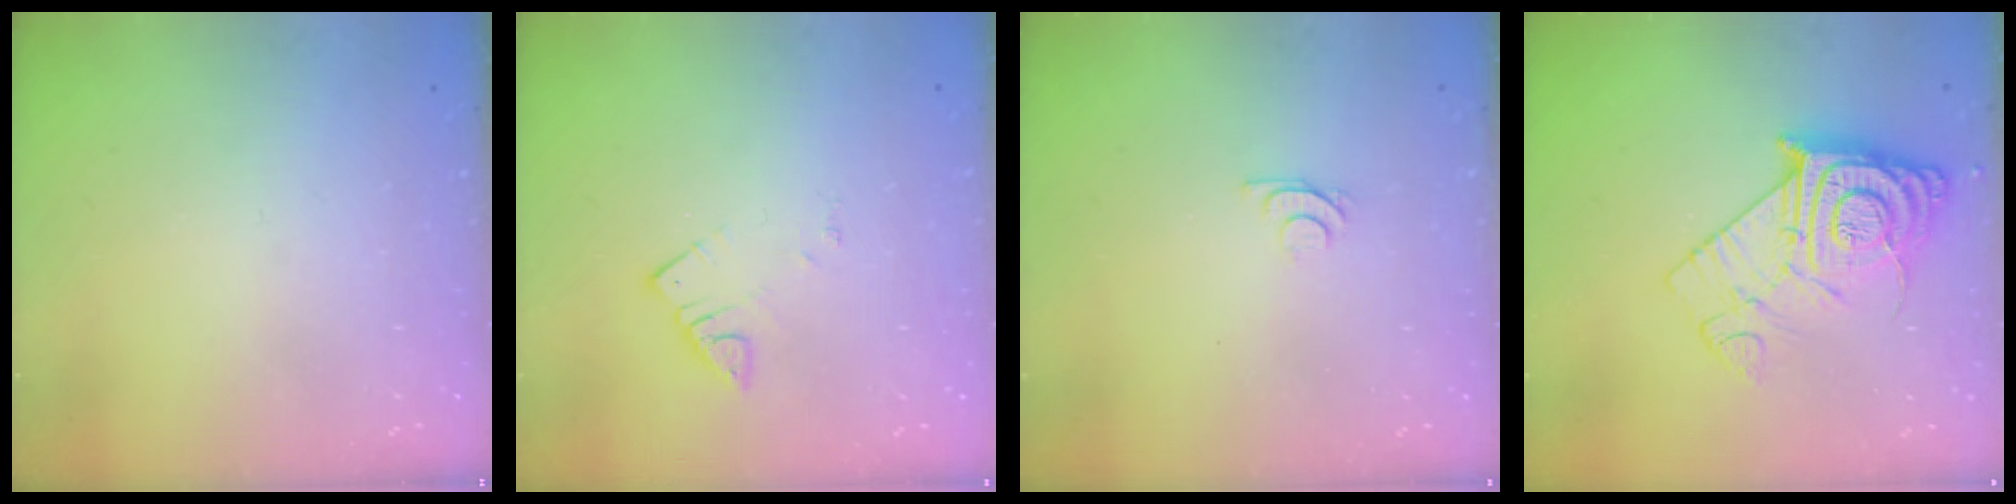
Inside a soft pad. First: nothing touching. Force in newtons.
{"total": 2.8, "press": 2.7, "slide": 0.3}
{"total": 5.1, "press": 5.0, "slide": 0.9}
{"total": 14.9, "press": 14.8, "slide": 1.0}